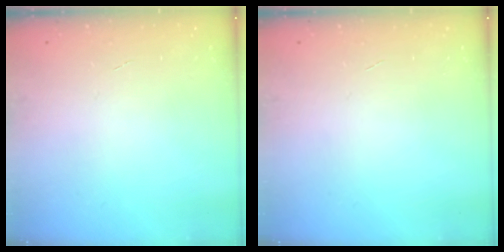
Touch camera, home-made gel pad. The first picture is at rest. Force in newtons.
{"total": 0.0}